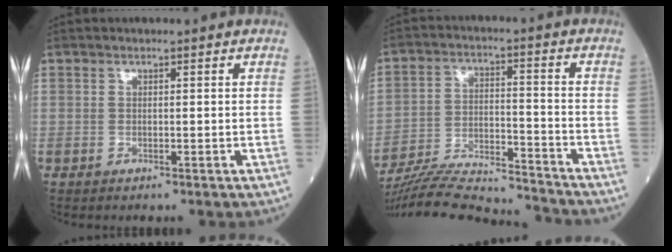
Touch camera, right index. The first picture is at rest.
{"total": 17.6, "force": [-17.1, 0.8, 4.4], "torque": [-0.099, 0.000, -0.272]}